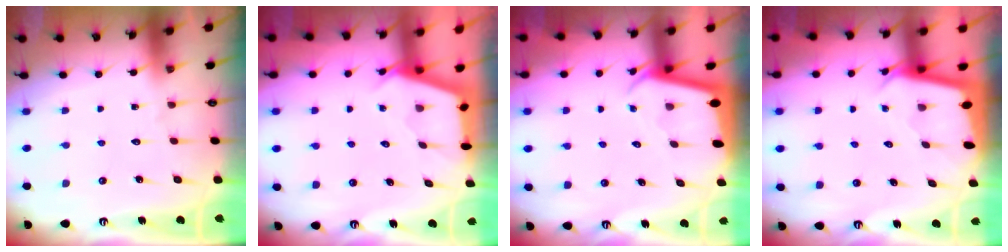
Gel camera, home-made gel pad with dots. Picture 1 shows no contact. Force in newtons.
{"total": 2.5, "press": 2.5, "slide": 0.4}
{"total": 2.0, "press": 2.0, "slide": 0.1}
{"total": 2.0, "press": 2.0, "slide": 0.0}